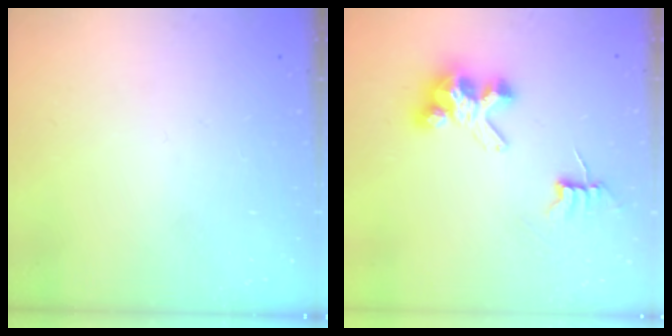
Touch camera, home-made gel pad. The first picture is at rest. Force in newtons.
{"total": 6.9, "press": 6.9, "slide": 0.5}